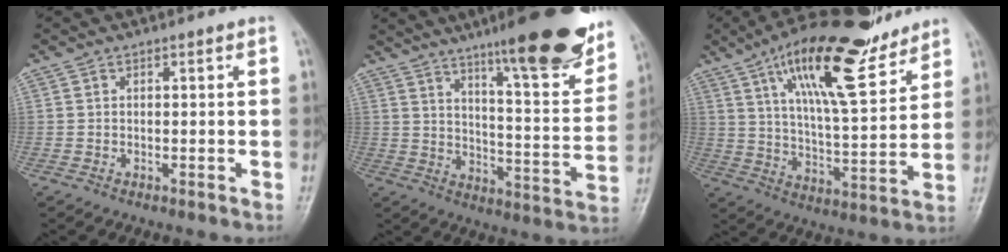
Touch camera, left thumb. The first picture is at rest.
{"total": 23.7, "force": [15.8, 4.4, 17.1], "torque": [-0.213, -0.065, 0.229]}
{"total": 19.1, "force": [12.7, 5.4, 13.2], "torque": [-0.191, -0.058, 0.214]}